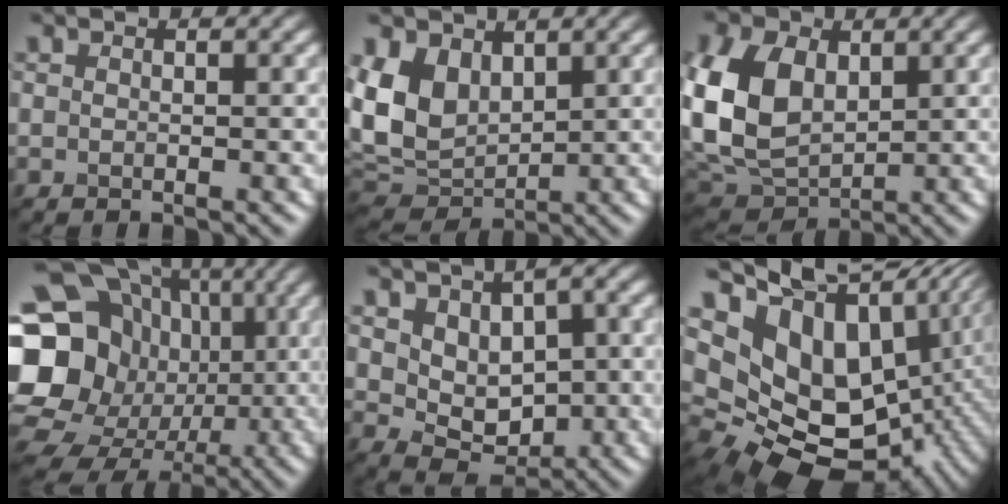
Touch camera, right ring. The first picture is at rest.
{"total": 7.4, "force": [2.1, 5.3, 4.8], "torque": [-0.115, -0.007, 0.038]}
{"total": 10.5, "force": [1.7, 7.4, 7.2], "torque": [-0.191, 0.005, 0.030]}
{"total": 22.4, "force": [-0.5, 20.4, 9.2], "torque": [-0.208, 0.017, -0.033]}
{"total": 5.9, "force": [1.4, 3.8, 4.3], "torque": [-0.073, -0.010, 0.028]}
{"total": 19.6, "force": [4.4, 13.2, 13.7], "torque": [-0.230, 0.000, 0.119]}